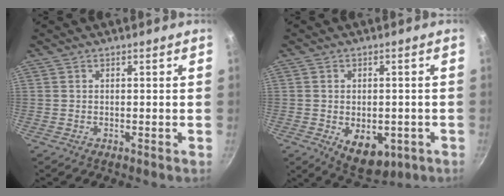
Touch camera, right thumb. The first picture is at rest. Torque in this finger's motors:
{"motor_torque": [-0.22, 0.50, 0.20, 0.53, 0.06]}